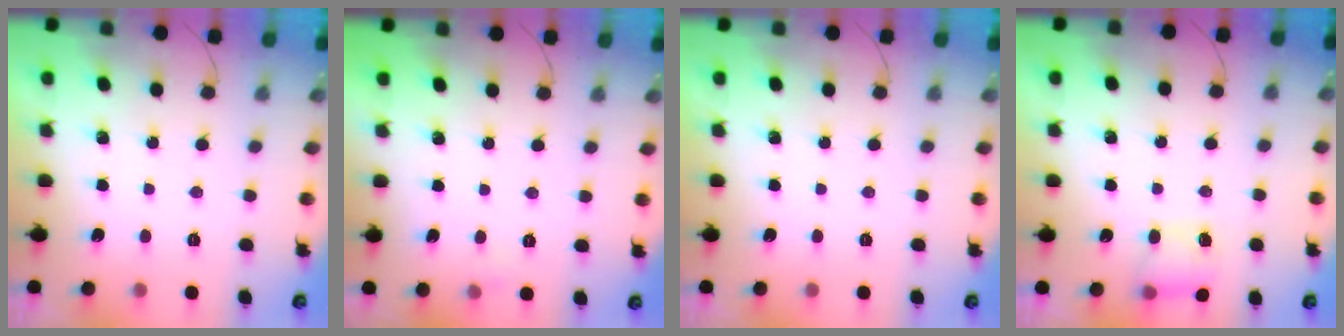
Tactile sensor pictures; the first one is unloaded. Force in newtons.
{"total": 2.5, "press": 2.3, "slide": 1.1}
{"total": 0.0}
{"total": 4.7, "press": 4.7, "slide": 0.6}